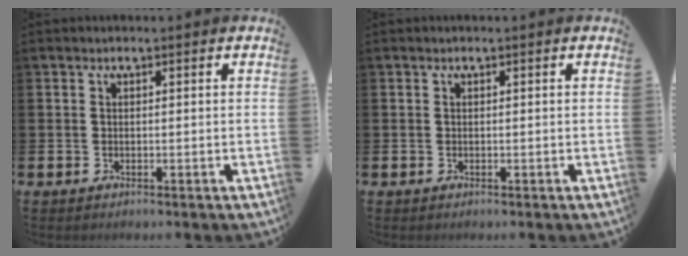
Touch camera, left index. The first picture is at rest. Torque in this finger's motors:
{"motor_torque": [-0.01, -0.01, 0.00, 0.00]}